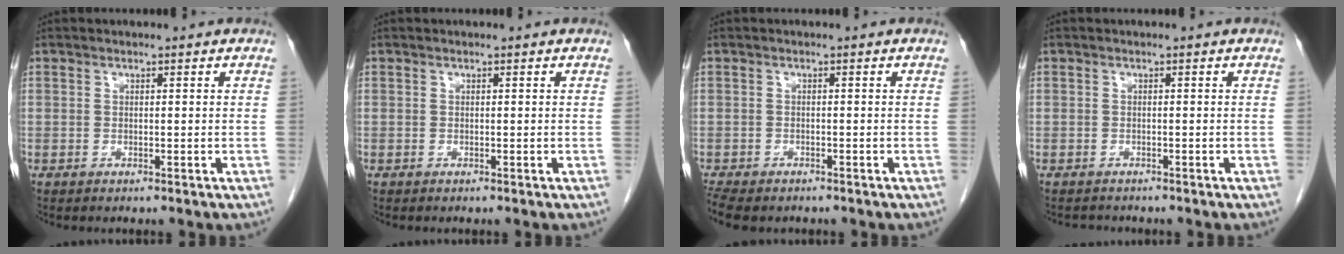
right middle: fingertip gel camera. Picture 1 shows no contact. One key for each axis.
{"total": 0.0}
{"total": 6.3, "fx": -5.1, "fy": 2.4, "fz": 2.8, "tx": -0.053, "ty": -0.012, "tz": -0.078}
{"total": 1.6, "fx": -1.5, "fy": 0.5, "fz": -0.1, "tx": -0.004, "ty": -0.006, "tz": -0.025}